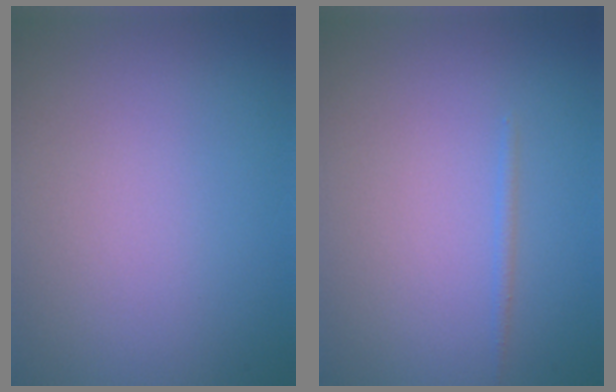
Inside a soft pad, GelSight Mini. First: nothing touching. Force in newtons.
{"total": 0.6, "press": 0.6, "slide": 0.1}